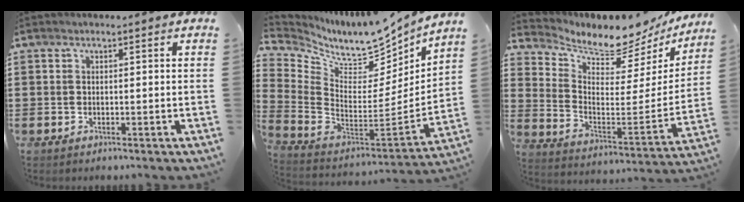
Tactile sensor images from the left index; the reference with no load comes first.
{"total": 7.6, "force": [6.8, 2.4, 2.3], "torque": [-0.079, -0.063, 0.111]}
{"total": 7.0, "force": [6.7, 1.1, 1.5], "torque": [-0.049, -0.073, 0.107]}